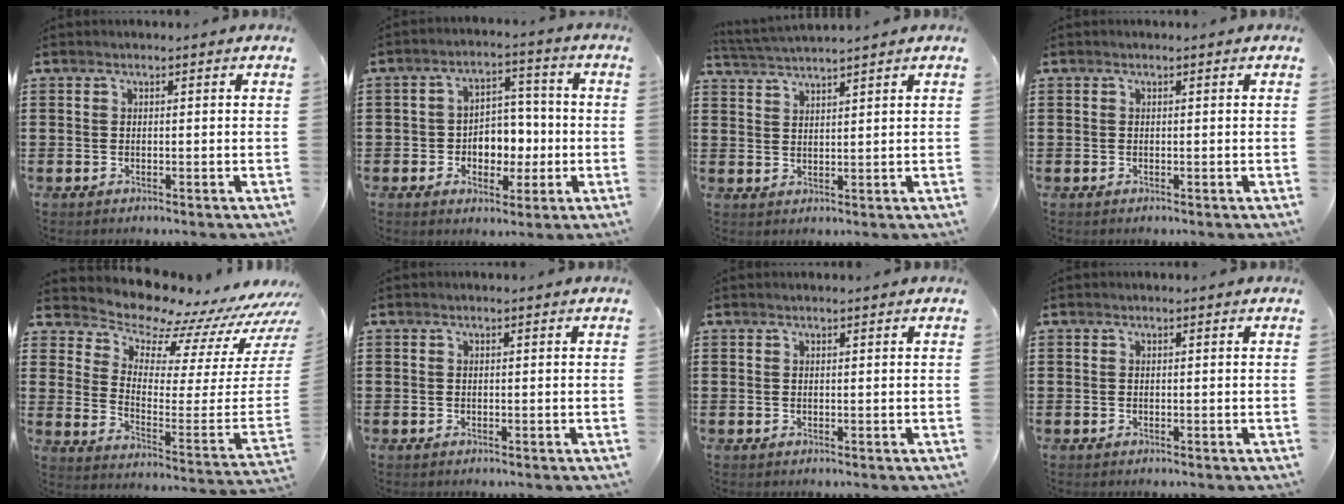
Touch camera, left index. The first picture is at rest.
{"total": 5.4, "force": [-1.0, 4.4, 2.9], "torque": [-0.051, 0.005, -0.025]}
{"total": 2.6, "force": [2.5, -0.7, 0.2], "torque": [-0.013, -0.008, 0.045]}
{"total": 0.0}
{"total": 8.1, "force": [7.9, 1.2, 1.2], "torque": [-0.040, -0.099, 0.129]}
{"total": 0.0}
{"total": 0.0}
{"total": 0.0}